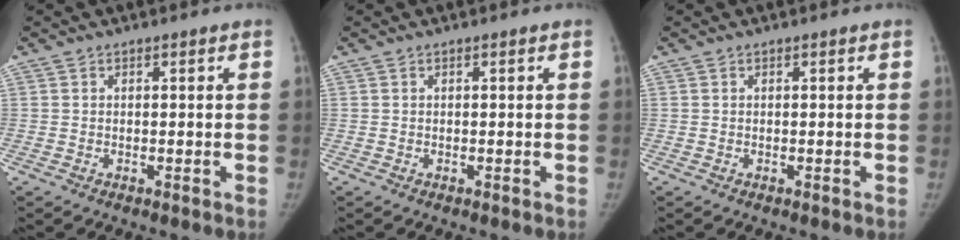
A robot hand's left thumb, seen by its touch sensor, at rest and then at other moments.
{"total": 0.0}
{"total": 0.0}